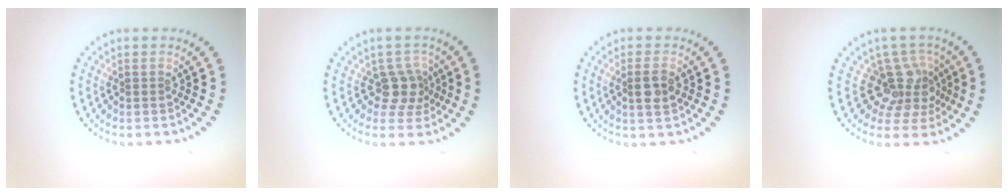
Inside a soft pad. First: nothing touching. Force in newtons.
{"total": 2.7, "press": 2.2, "slide": 1.7}
{"total": 2.0, "press": 1.9, "slide": 0.6}
{"total": 3.9, "press": 2.9, "slide": 2.6}